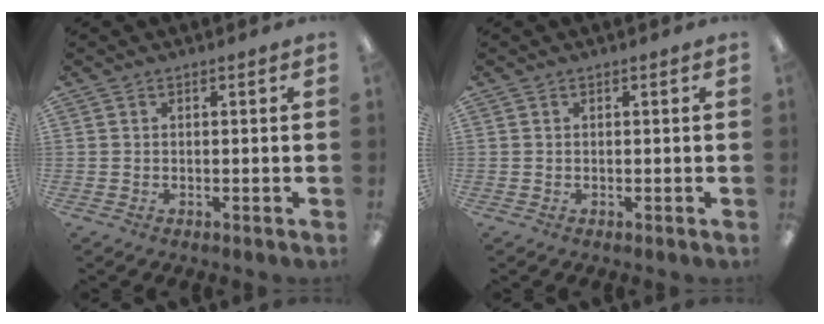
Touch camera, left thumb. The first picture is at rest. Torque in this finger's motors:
{"motor_torque": [0.00, 0.00, -0.05, 0.02, 0.00]}